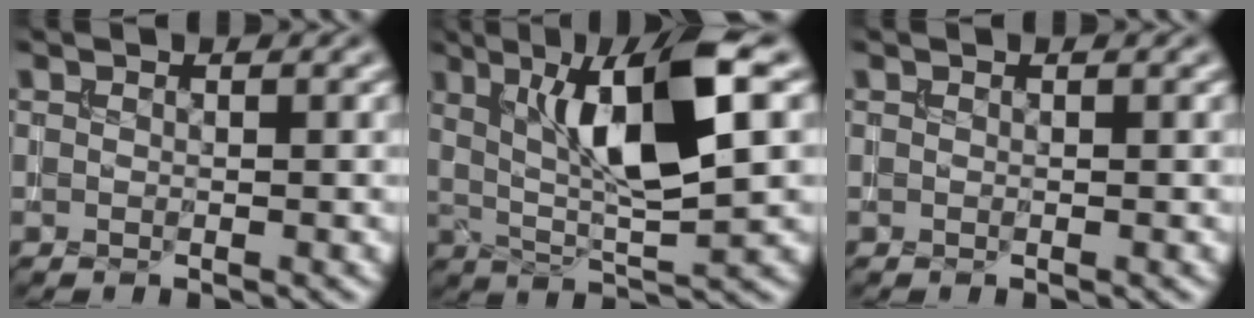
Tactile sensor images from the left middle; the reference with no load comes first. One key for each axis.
{"total": 9.4, "fx": 2.5, "fy": 2.2, "fz": 8.8, "tx": -0.149, "ty": -0.002, "tz": 0.049}
{"total": 0.0}